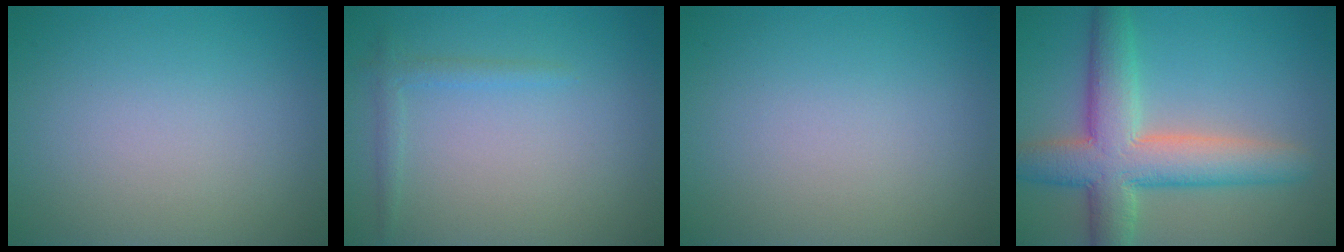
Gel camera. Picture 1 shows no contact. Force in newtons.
{"total": 1.3, "press": 1.3, "slide": 0.1}
{"total": 0.0}
{"total": 8.0, "press": 8.0, "slide": 0.5}